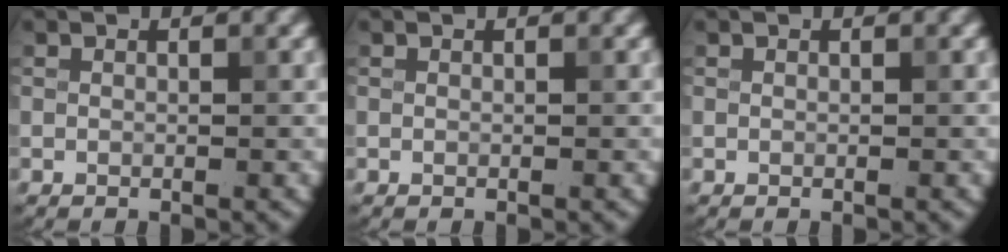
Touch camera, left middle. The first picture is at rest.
{"total": 0.0}
{"total": 0.0}